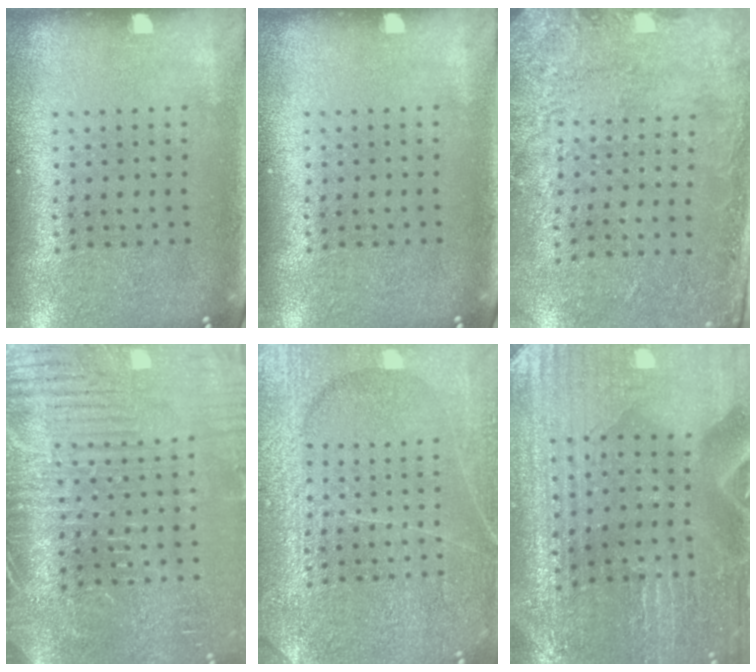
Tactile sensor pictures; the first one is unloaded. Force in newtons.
{"total": 0.0}
{"total": 2.7, "press": 1.9, "slide": 1.9}
{"total": 4.2, "press": 3.9, "slide": 1.5}
{"total": 3.6, "press": 3.6, "slide": 0.4}
{"total": 1.7, "press": 1.7, "slide": 0.2}